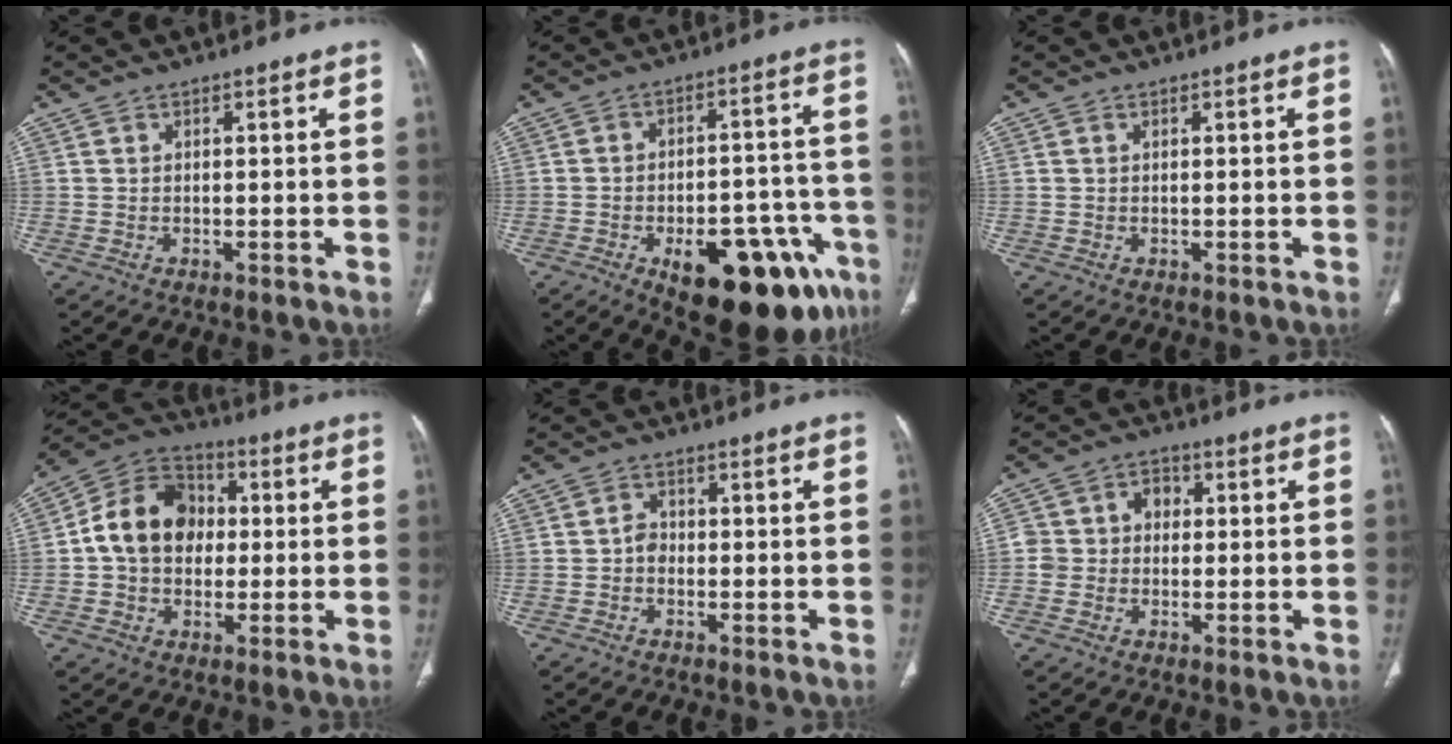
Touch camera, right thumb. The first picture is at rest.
{"total": 22.2, "force": [-10.9, 10.0, 16.6], "torque": [-0.151, 0.054, -0.135]}
{"total": 0.0}
{"total": 14.1, "force": [0.6, 11.2, 8.6], "torque": [-0.123, 0.031, 0.001]}
{"total": 2.3, "force": [-0.7, 1.9, 1.2], "torque": [-0.009, 0.008, -0.020]}
{"total": 6.3, "force": [0.0, 5.7, 2.9], "torque": [-0.028, 0.028, -0.008]}